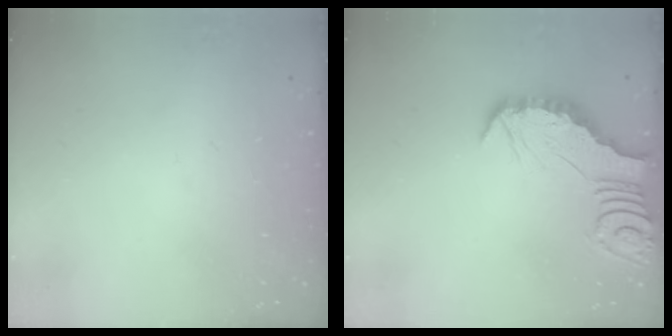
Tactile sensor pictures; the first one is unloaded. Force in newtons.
{"total": 2.8, "press": 2.8, "slide": 0.3}